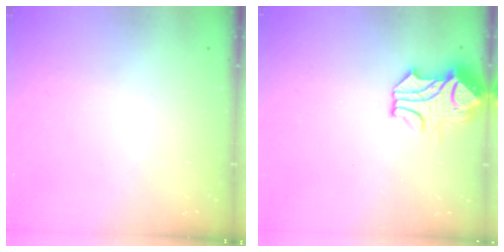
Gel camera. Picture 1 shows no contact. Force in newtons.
{"total": 1.6, "press": 0.9, "slide": 1.3}